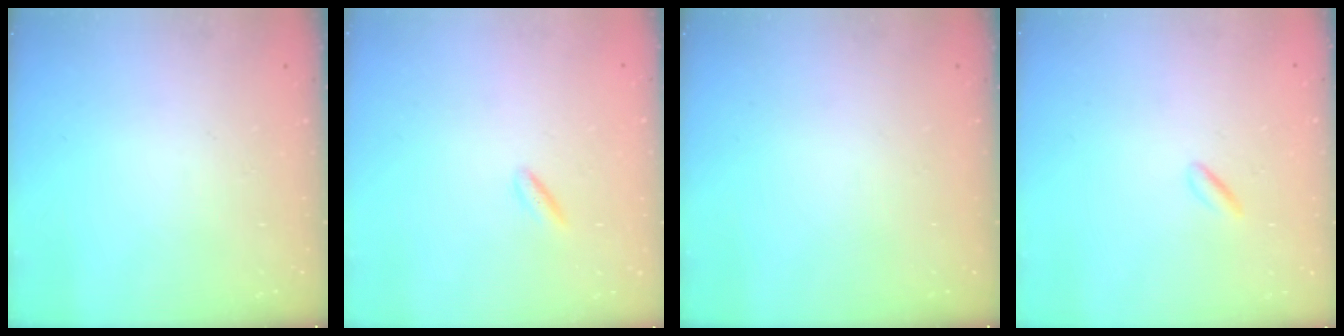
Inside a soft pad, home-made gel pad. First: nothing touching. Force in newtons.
{"total": 1.8, "press": 1.6, "slide": 0.8}
{"total": 0.0}
{"total": 0.9, "press": 0.6, "slide": 0.7}